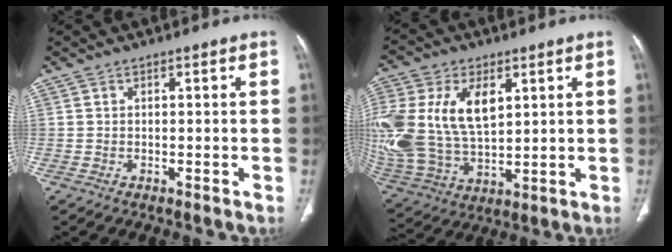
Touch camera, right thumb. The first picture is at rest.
{"total": 23.0, "force": [5.4, 13.8, 17.7], "torque": [-0.399, -0.002, 0.111]}